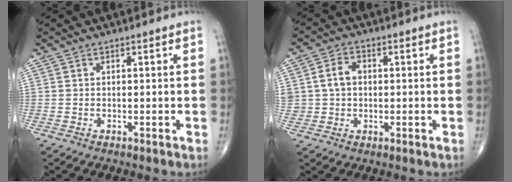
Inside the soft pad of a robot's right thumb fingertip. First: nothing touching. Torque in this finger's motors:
{"motor_torque": [0.06, 0.04, 0.36, 0.11, 0.09]}